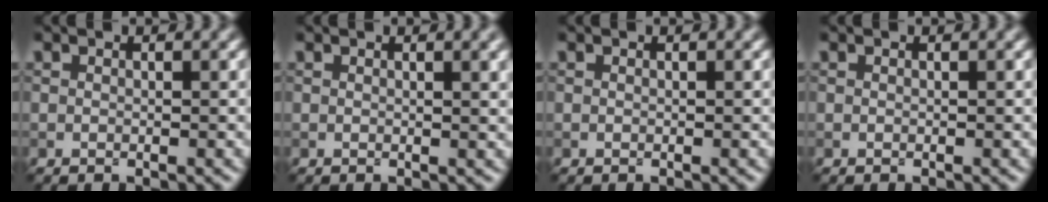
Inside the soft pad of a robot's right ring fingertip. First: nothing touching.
{"total": 2.9, "force": [1.1, 1.0, 2.5], "torque": [-0.018, 0.007, 0.012]}
{"total": 0.0}
{"total": 0.0}